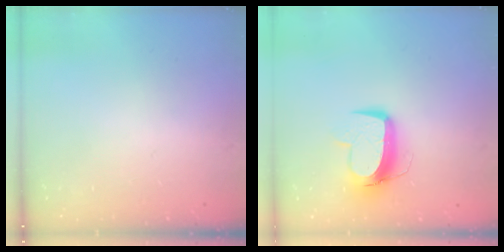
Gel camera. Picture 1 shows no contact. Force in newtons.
{"total": 11.8, "press": 11.7, "slide": 1.2}